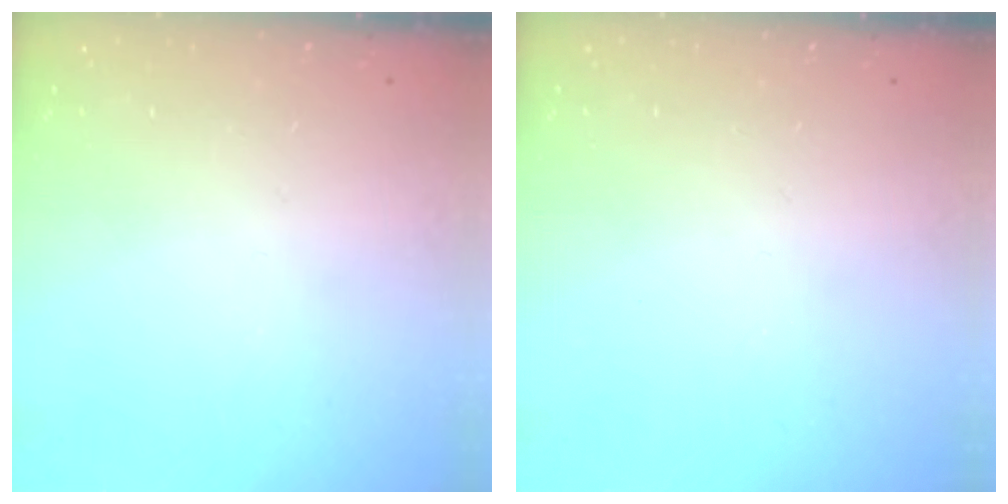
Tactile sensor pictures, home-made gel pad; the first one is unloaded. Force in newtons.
{"total": 0.0}